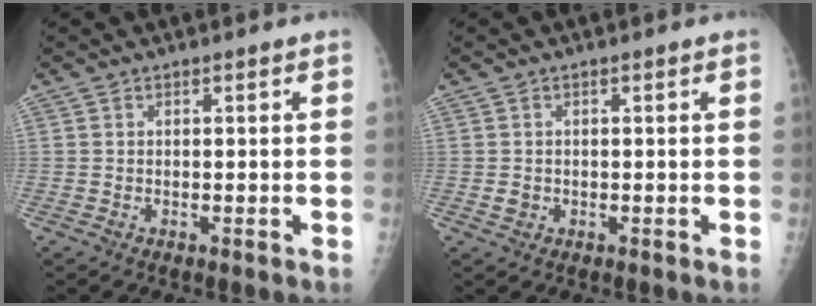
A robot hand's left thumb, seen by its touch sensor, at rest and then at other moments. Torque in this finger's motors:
{"motor_torque": [0.12, 0.05, 0.19, 0.05, -0.02]}